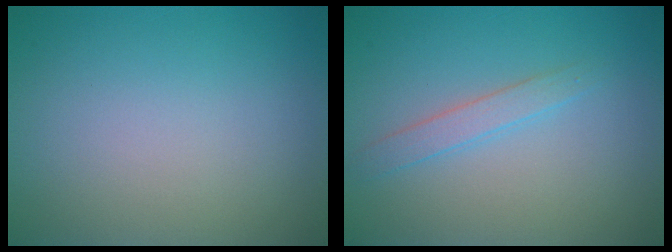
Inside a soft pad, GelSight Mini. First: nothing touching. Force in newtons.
{"total": 1.7, "press": 1.7, "slide": 0.1}